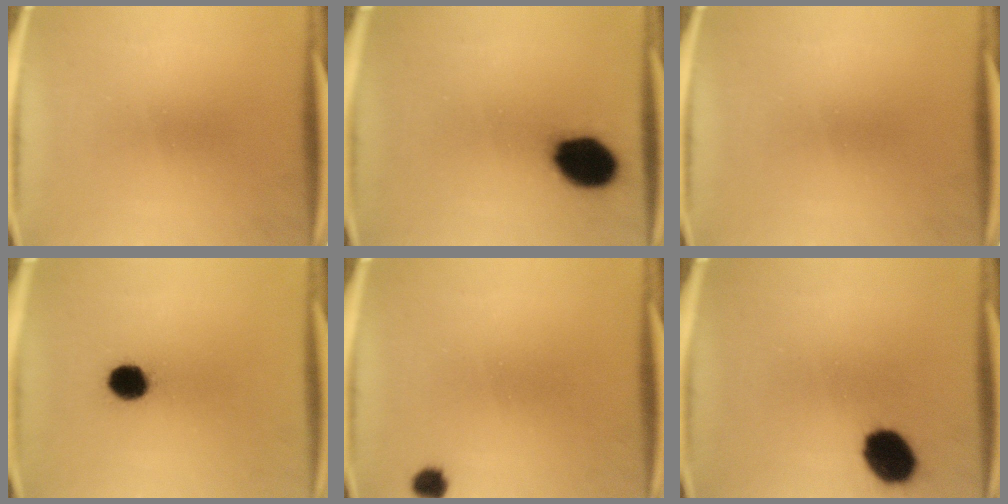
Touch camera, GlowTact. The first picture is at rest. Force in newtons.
{"total": 13.6}
{"total": 0.0}
{"total": 7.1}
{"total": 2.3}
{"total": 10.3}